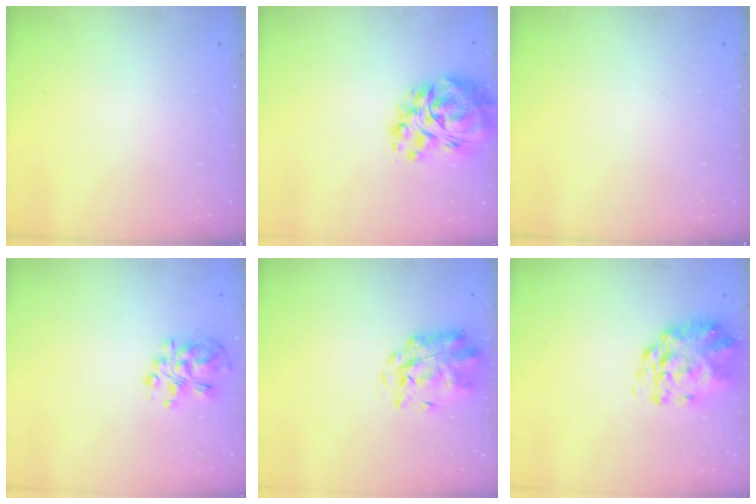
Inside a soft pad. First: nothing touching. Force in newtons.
{"total": 17.0, "press": 16.2, "slide": 5.3}
{"total": 0.0}
{"total": 7.6, "press": 7.4, "slide": 1.7}
{"total": 3.1, "press": 3.0, "slide": 0.8}
{"total": 3.0, "press": 2.8, "slide": 1.1}